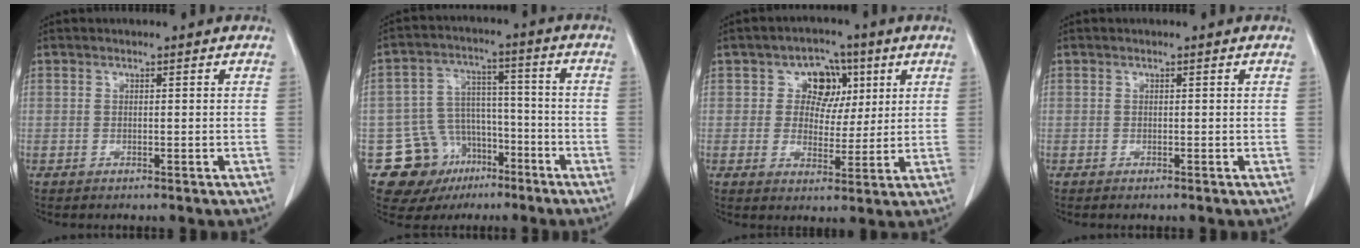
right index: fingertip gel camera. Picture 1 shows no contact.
{"total": 12.5, "force": [-6.9, 9.7, 3.6], "torque": [-0.062, 0.050, -0.097]}
{"total": 6.5, "force": [2.3, 5.2, 3.1], "torque": [-0.037, 0.018, 0.038]}
{"total": 0.0}